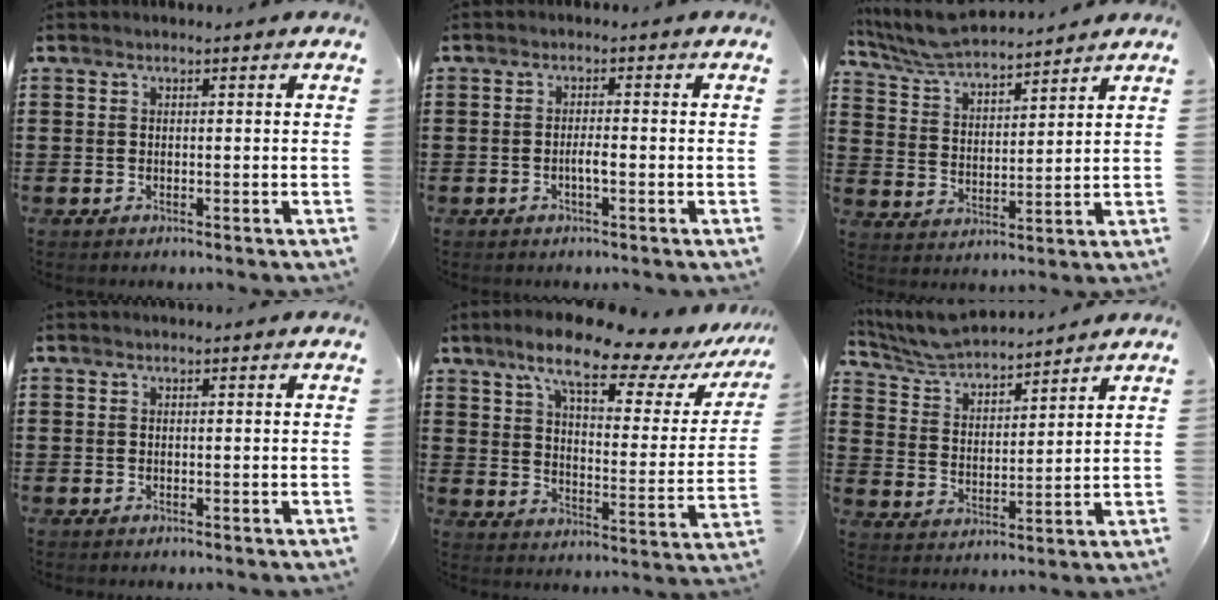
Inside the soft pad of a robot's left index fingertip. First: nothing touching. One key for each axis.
{"total": 2.1, "fx": -0.7, "fy": 0.4, "fz": 1.9, "tx": -0.036, "ty": 0.001, "tz": -0.012}
{"total": 6.7, "fx": 6.4, "fy": 0.8, "fz": 2.0, "tx": -0.066, "ty": -0.029, "tz": 0.113}
{"total": 0.0}
{"total": 12.1, "fx": 9.2, "fy": 2.3, "fz": 7.5, "tx": -0.149, "ty": -0.050, "tz": 0.149}
{"total": 6.0, "fx": 5.8, "fy": 0.8, "fz": 1.4, "tx": -0.052, "ty": -0.027, "tz": 0.104}